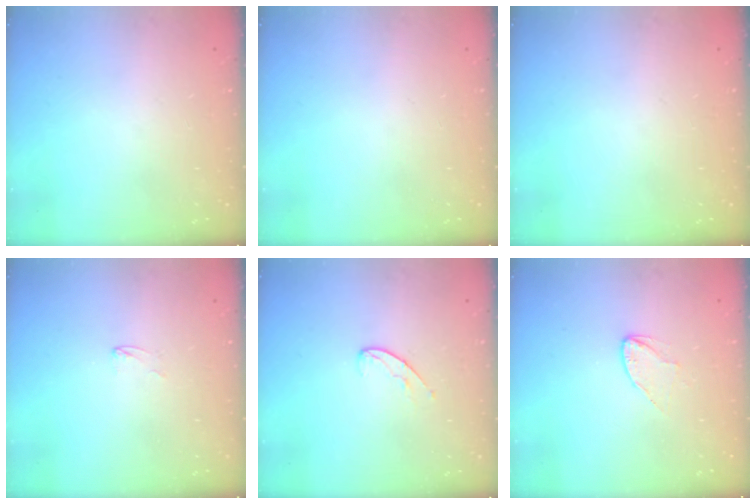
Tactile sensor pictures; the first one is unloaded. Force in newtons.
{"total": 0.0}
{"total": 0.0}
{"total": 1.7, "press": 1.6, "slide": 0.1}
{"total": 6.6, "press": 6.6, "slide": 0.7}
{"total": 5.1, "press": 5.1, "slide": 0.2}